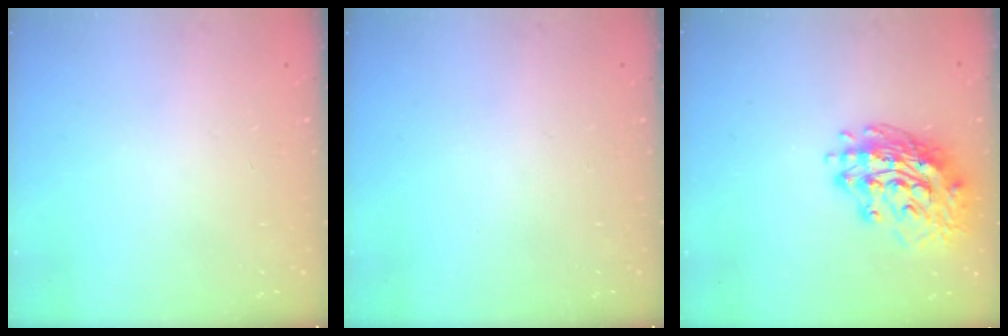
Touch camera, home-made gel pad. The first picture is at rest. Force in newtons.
{"total": 0.0}
{"total": 16.1, "press": 16.0, "slide": 1.7}